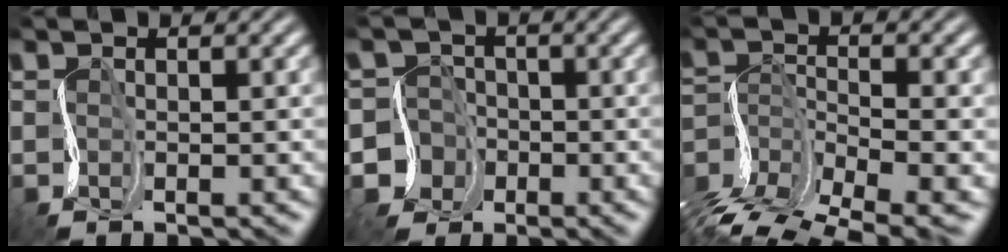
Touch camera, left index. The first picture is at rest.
{"total": 5.2, "force": [-1.8, 4.9, 0.0], "torque": [0.013, 0.009, -0.057]}
{"total": 8.5, "force": [-5.8, 3.2, 5.4], "torque": [-0.114, 0.003, -0.100]}